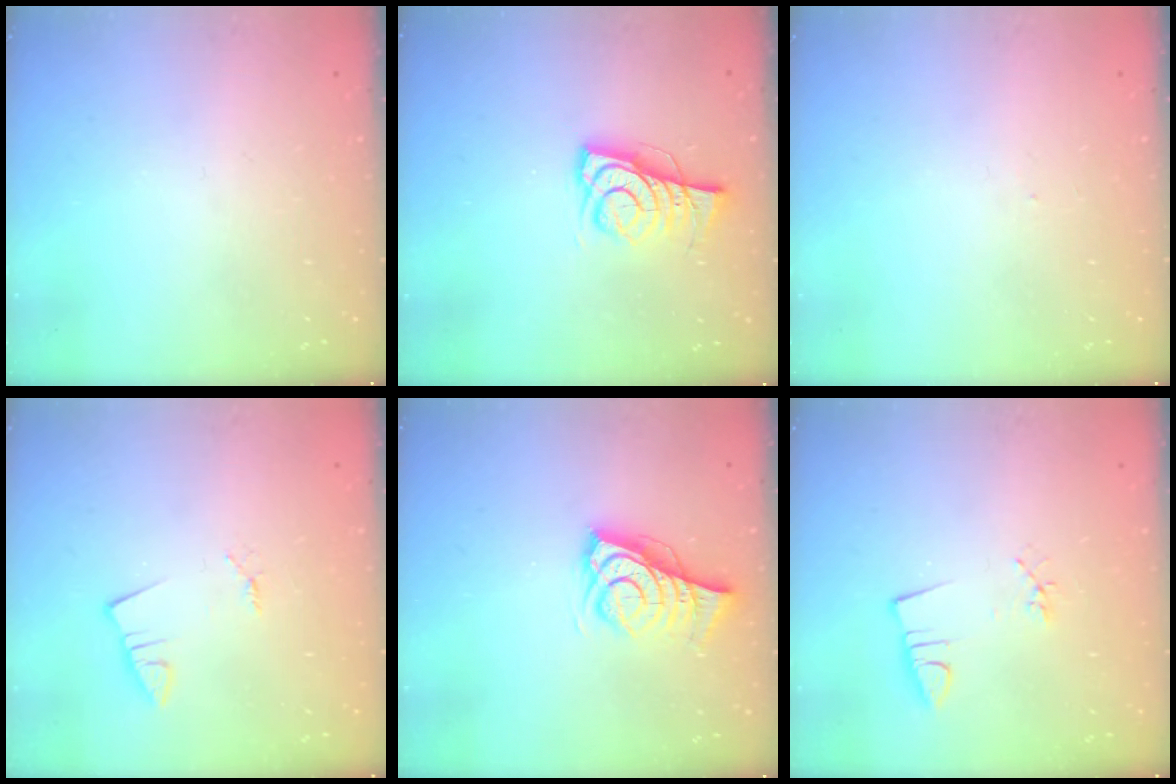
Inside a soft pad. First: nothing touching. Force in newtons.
{"total": 7.1, "press": 7.0, "slide": 1.0}
{"total": 2.1, "press": 2.1, "slide": 0.1}
{"total": 1.4, "press": 1.4, "slide": 0.1}
{"total": 9.1, "press": 8.9, "slide": 2.2}
{"total": 2.6, "press": 1.1, "slide": 2.4}